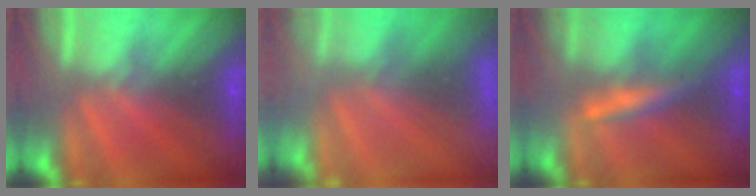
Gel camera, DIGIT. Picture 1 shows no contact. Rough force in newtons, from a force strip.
{"total": 8.4}
{"total": 2.4}